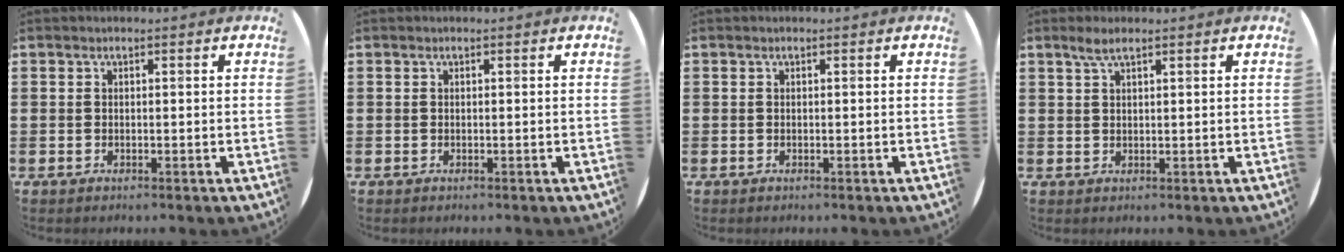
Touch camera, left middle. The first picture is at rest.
{"total": 0.0}
{"total": 0.0}
{"total": 2.3, "force": [1.6, 0.3, 1.6], "torque": [-0.032, 0.005, 0.028]}